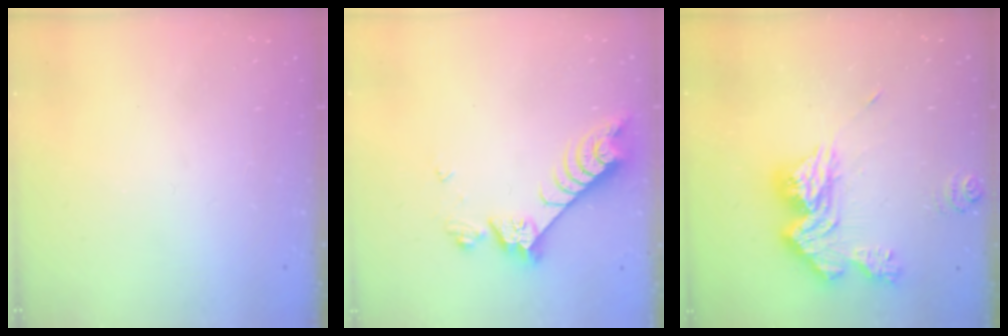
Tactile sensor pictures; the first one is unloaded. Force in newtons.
{"total": 8.1, "press": 8.1, "slide": 0.8}
{"total": 16.0, "press": 16.0, "slide": 1.5}